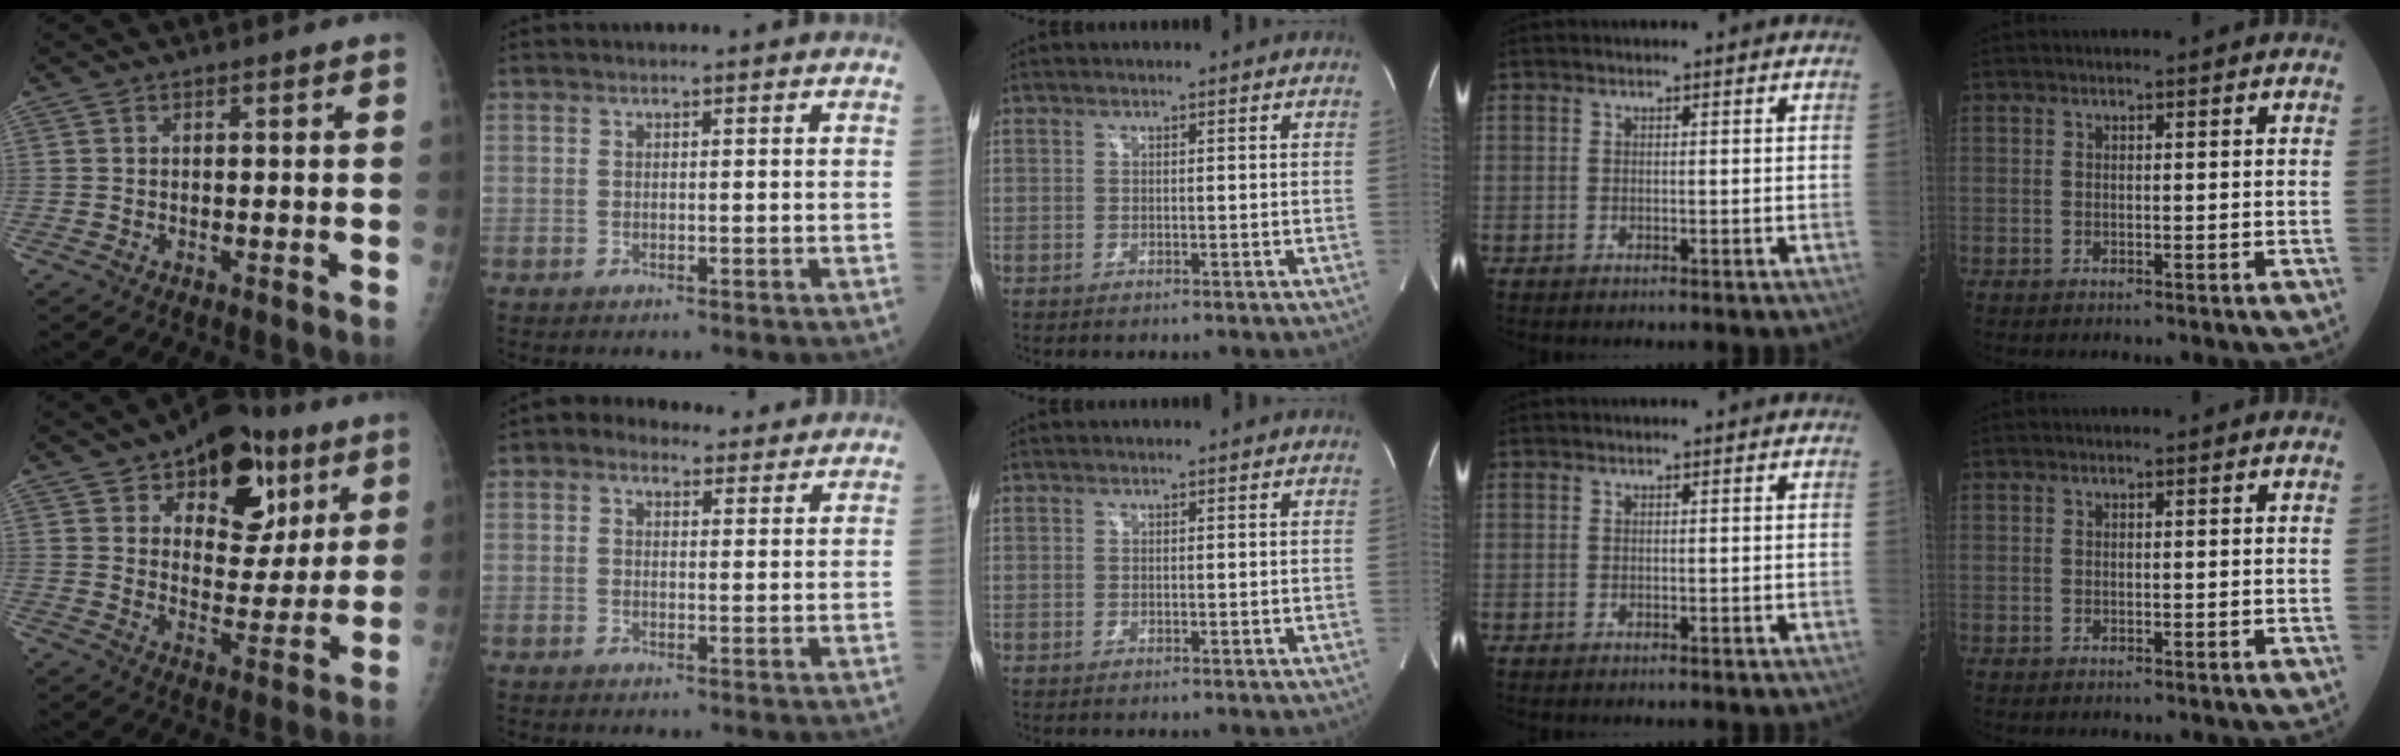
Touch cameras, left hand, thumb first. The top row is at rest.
{"thumb": {"total": 17.4, "force": [9.1, 10.3, 10.7], "torque": [-0.090, -0.033, 0.135]}, "index": {"total": 5.2, "force": [3.7, 3.0, 2.0], "torque": [-0.033, 0.030, 0.059]}}